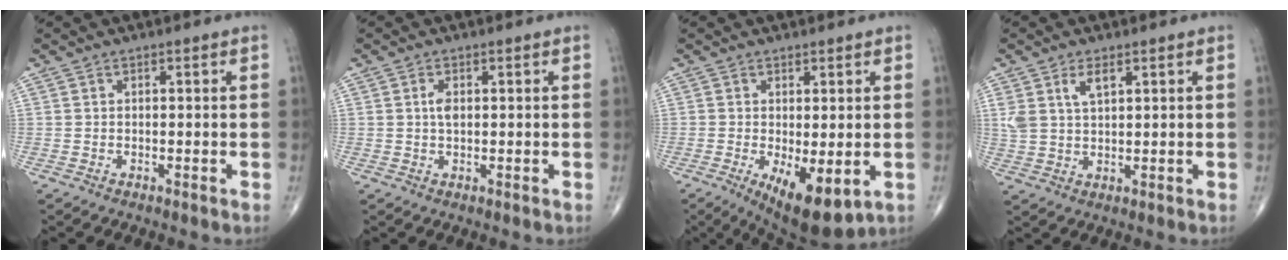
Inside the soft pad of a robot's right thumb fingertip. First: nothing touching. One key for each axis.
{"total": 2.1, "fx": 0.3, "fy": 1.1, "fz": 1.7, "tx": -0.031, "ty": 0.000, "tz": 0.004}
{"total": 10.0, "fx": -3.0, "fy": 3.9, "fz": 8.8, "tx": -0.127, "ty": -0.020, "tz": -0.034}
{"total": 4.8, "fx": 2.3, "fy": 2.3, "fz": 3.6, "tx": -0.071, "ty": -0.004, "tz": 0.050}